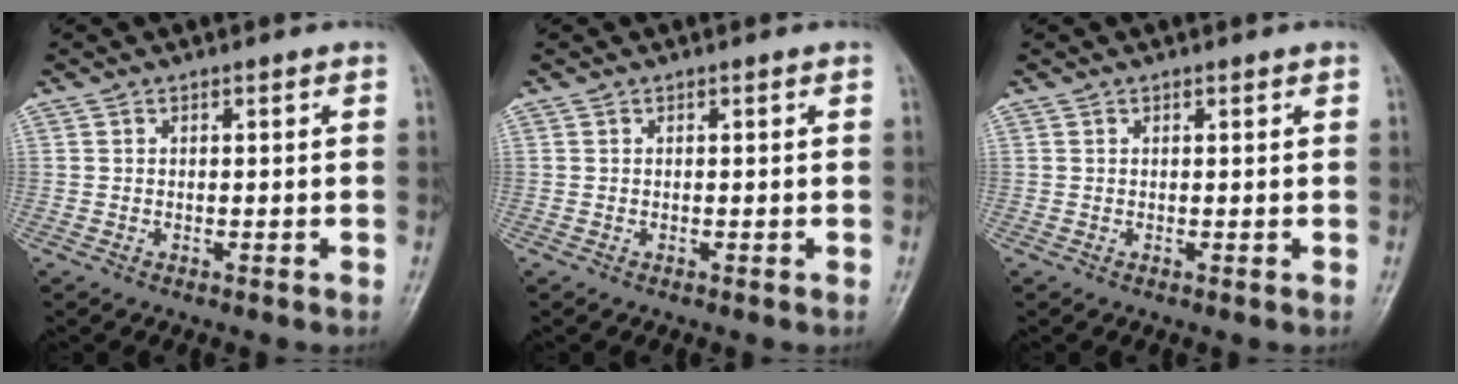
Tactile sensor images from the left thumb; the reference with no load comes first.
{"total": 0.0}
{"total": 0.7, "force": [0.5, 0.3, 0.3], "torque": [-0.005, -0.002, 0.006]}